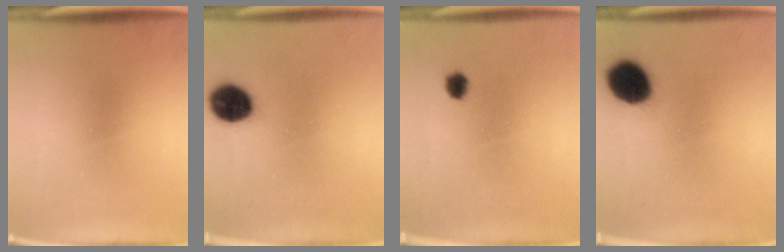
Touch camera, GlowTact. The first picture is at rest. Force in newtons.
{"total": 9.8}
{"total": 2.1}
{"total": 11.4}